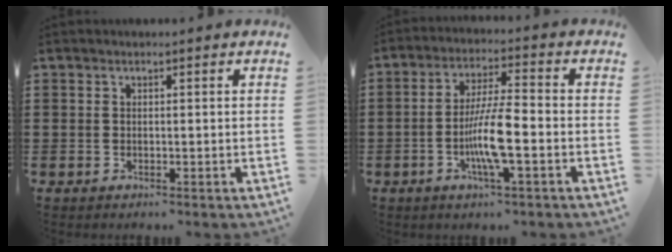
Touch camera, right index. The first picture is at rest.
{"total": 8.4, "force": [-2.4, 1.4, 7.9], "torque": [-0.159, -0.008, -0.049]}